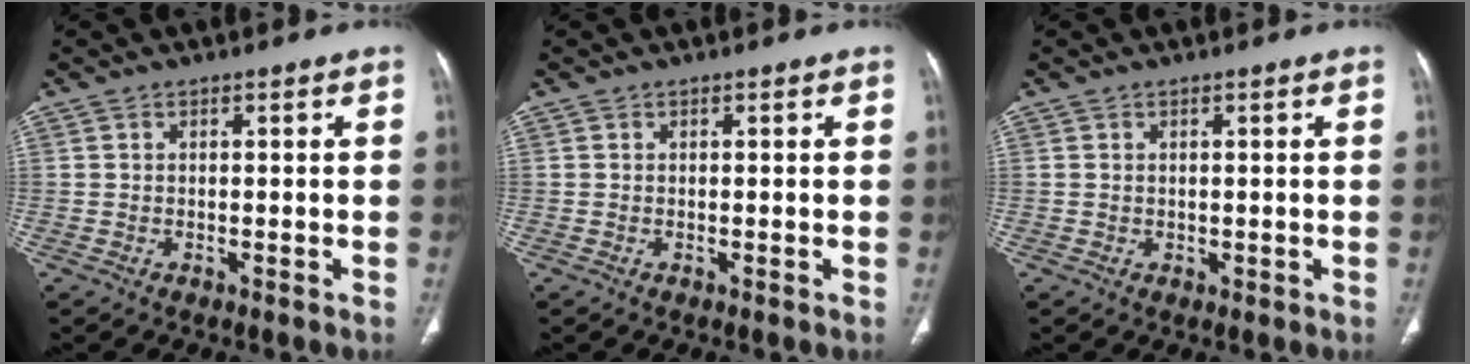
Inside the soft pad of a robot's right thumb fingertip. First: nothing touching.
{"total": 0.0}
{"total": 0.6, "force": [0.3, 0.5, 0.1], "torque": [0.006, -0.001, 0.005]}